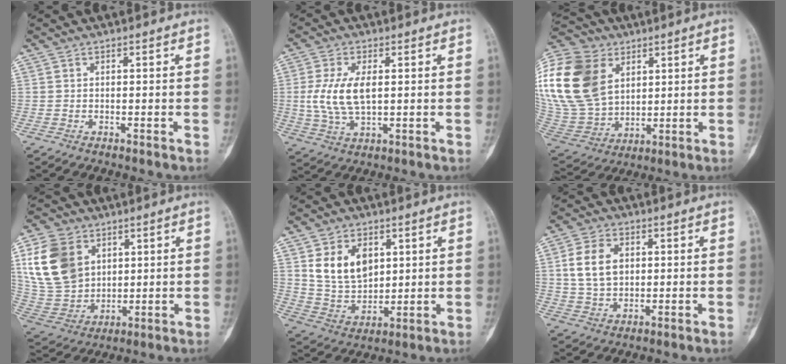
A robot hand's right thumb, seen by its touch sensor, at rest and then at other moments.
{"total": 8.6, "force": [0.9, 4.2, 7.5], "torque": [-0.158, -0.006, 0.021]}
{"total": 28.0, "force": [8.9, 20.0, 17.5], "torque": [-0.401, 0.014, 0.182]}
{"total": 15.6, "force": [5.5, 11.7, 8.8], "torque": [-0.161, -0.015, 0.121]}
{"total": 14.0, "force": [4.3, 12.0, 5.8], "torque": [-0.051, -0.014, 0.089]}
{"total": 8.5, "force": [1.8, 6.0, 5.8], "torque": [-0.099, -0.002, 0.037]}